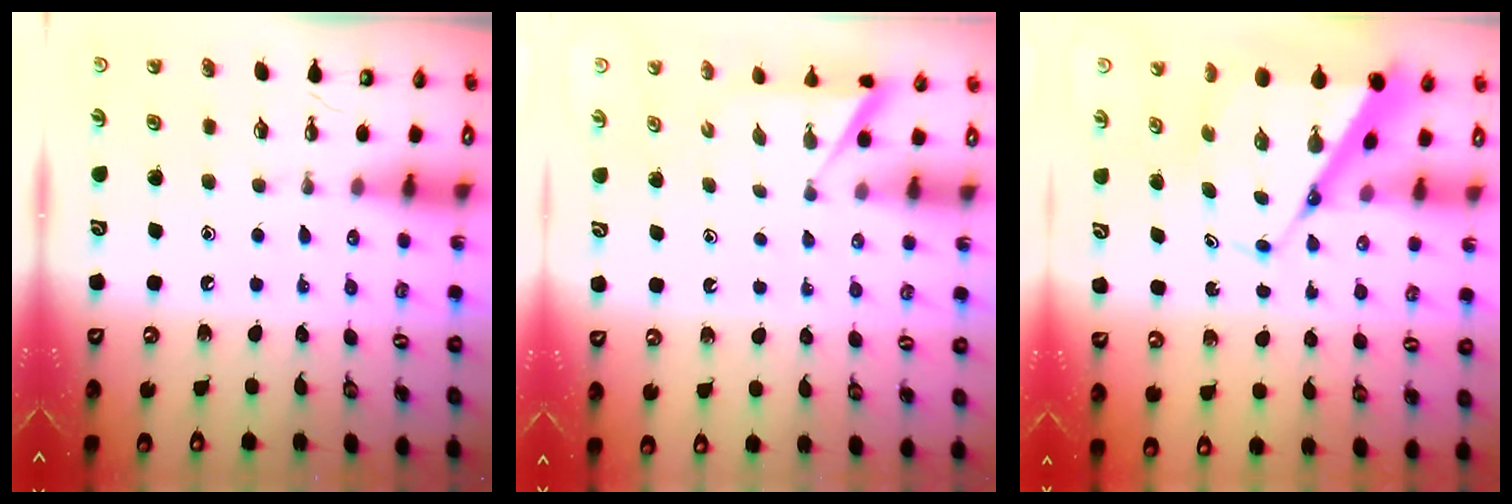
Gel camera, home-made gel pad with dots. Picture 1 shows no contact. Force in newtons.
{"total": 2.4, "press": 2.4, "slide": 0.3}
{"total": 10.0, "press": 10.0, "slide": 0.8}